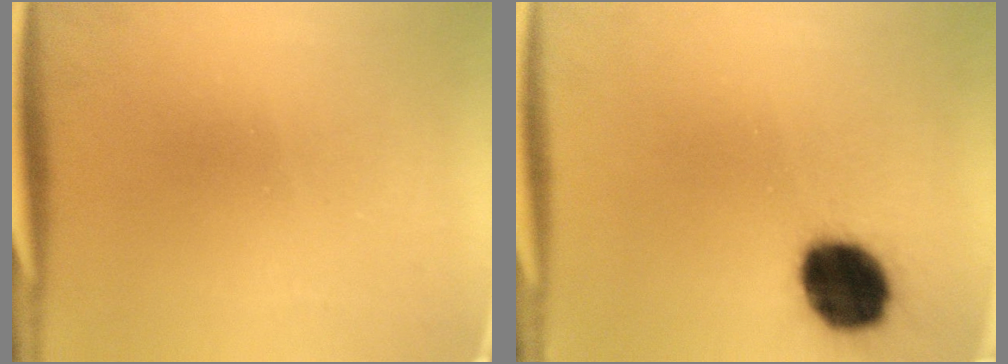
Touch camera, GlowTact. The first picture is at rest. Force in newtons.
{"total": 13.4}